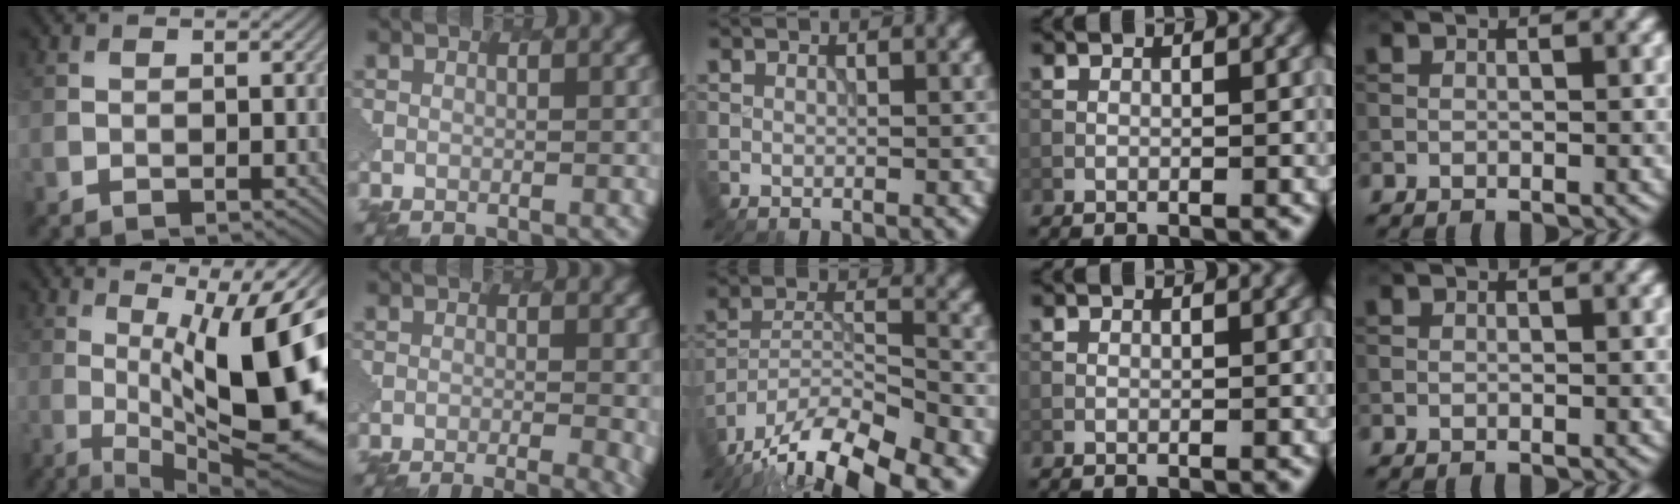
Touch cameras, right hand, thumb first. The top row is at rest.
{"thumb": {"total": 18.4, "force": [-0.7, 5.7, 17.5], "torque": [-0.232, 0.015, -0.009]}, "index": {"total": 6.3, "force": [-3.3, 2.5, 4.7], "torque": [-0.034, -0.001, -0.035]}, "middle": {"total": 14.7, "force": [-12.5, 4.0, 6.6], "torque": [-0.113, -0.013, -0.189]}}